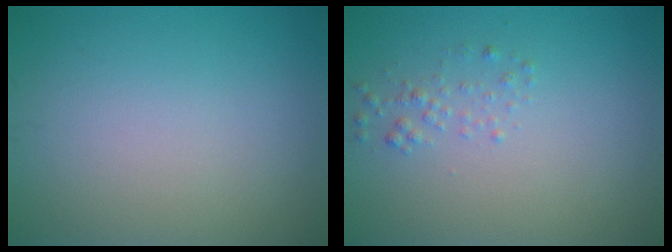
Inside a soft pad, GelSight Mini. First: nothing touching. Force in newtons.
{"total": 1.2, "press": 1.2, "slide": 0.1}